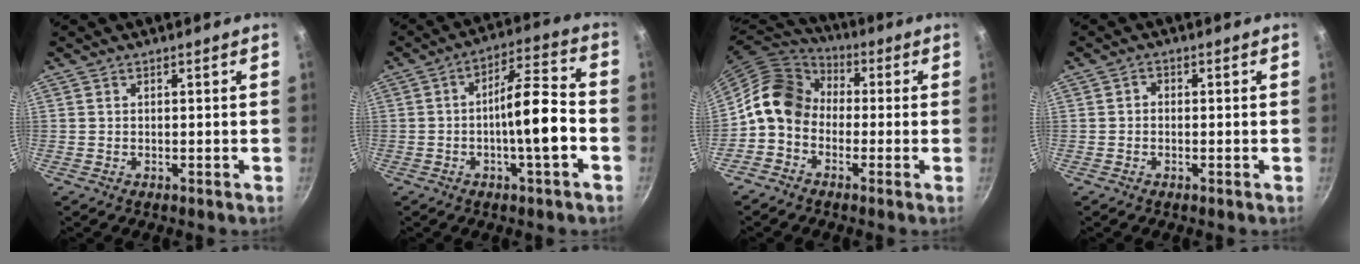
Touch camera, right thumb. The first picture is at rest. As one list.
[{"total": 11.4, "force": [-3.0, 2.6, 10.6], "torque": [-0.157, 0.042, -0.052]}, {"total": 11.5, "force": [-0.8, 9.2, 6.8], "torque": [-0.089, 0.038, -0.041]}, {"total": 1.2, "force": [-0.3, 1.0, 0.6], "torque": [-0.009, 0.007, -0.008]}]